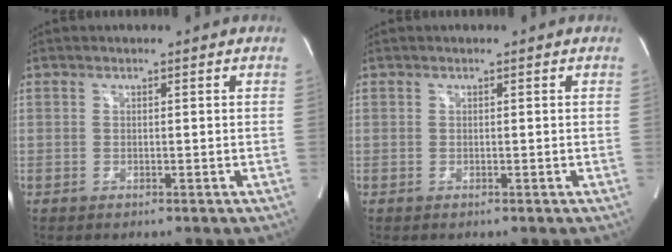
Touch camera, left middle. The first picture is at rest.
{"total": 0.0}